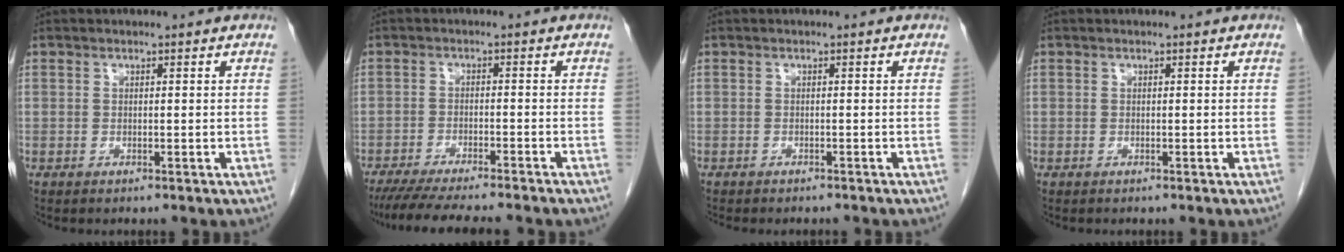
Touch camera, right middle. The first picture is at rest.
{"total": 12.4, "force": [-10.8, 0.4, 6.1], "torque": [-0.082, -0.023, -0.161]}
{"total": 4.4, "force": [-3.9, 1.2, 1.7], "torque": [-0.025, -0.007, -0.047]}
{"total": 0.0}